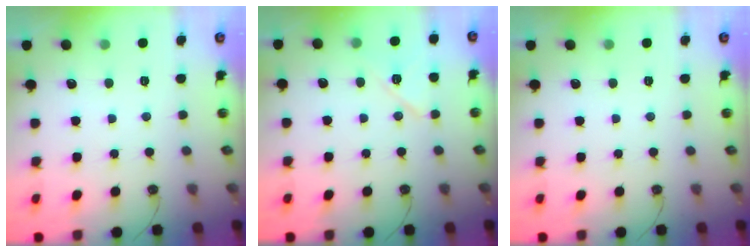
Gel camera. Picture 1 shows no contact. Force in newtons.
{"total": 9.0, "press": 8.9, "slide": 1.5}
{"total": 0.0}